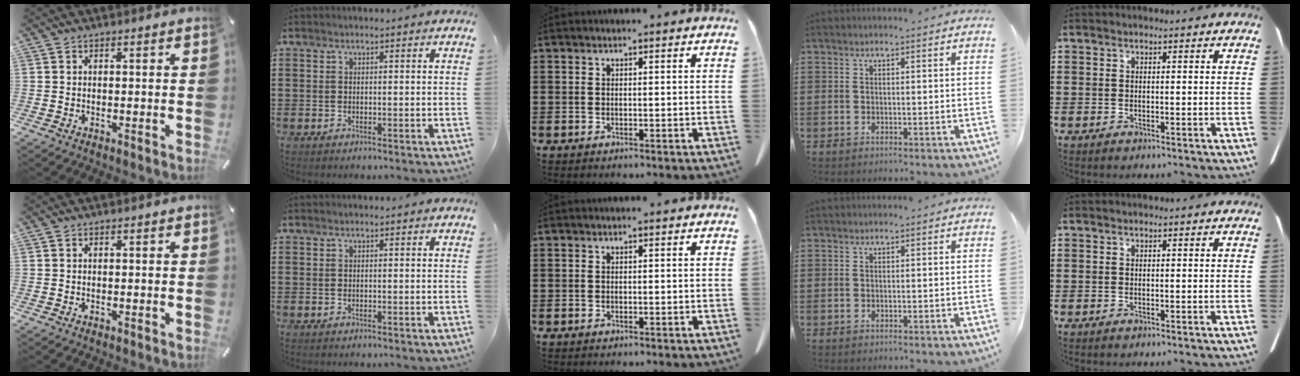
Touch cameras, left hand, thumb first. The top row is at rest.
{}